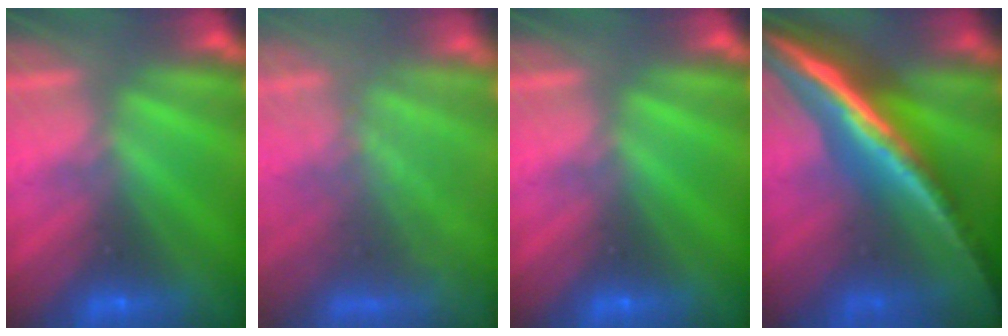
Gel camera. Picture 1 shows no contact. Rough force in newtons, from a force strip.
{"total": 8.1}
{"total": 0.0}
{"total": 5.6}